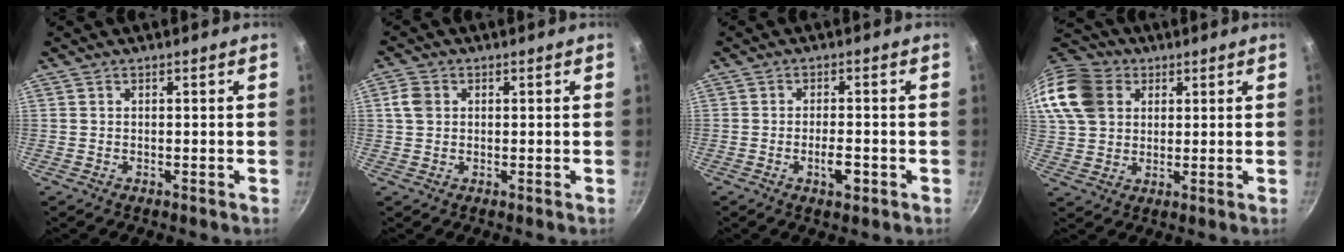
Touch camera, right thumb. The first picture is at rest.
{"total": 3.8, "force": [0.8, 3.1, 2.1], "torque": [-0.030, 0.004, 0.011]}
{"total": 4.2, "force": [-1.6, 1.6, 3.5], "torque": [-0.050, 0.010, -0.026]}
{"total": 17.2, "force": [6.3, 13.5, 8.8], "torque": [-0.187, 0.013, 0.115]}